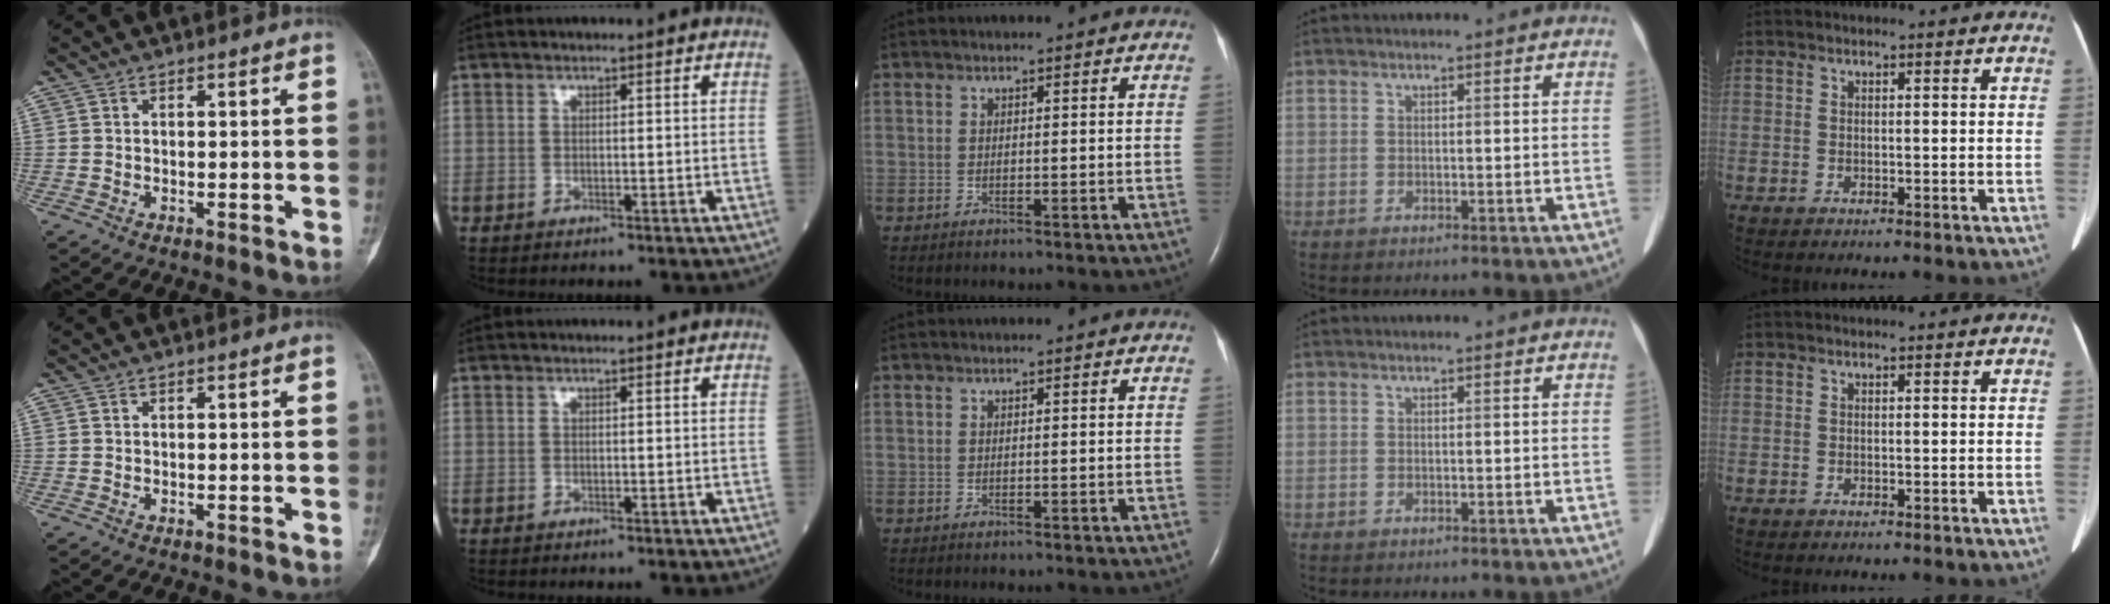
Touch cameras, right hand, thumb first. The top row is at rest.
{}